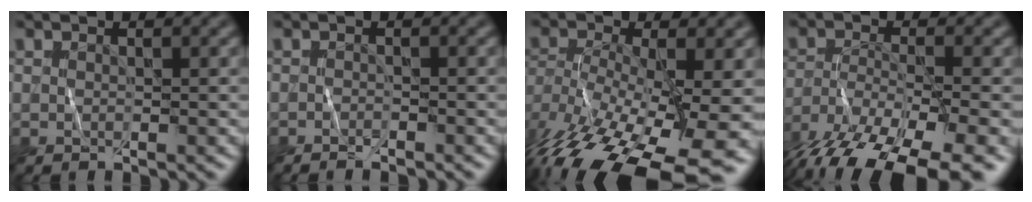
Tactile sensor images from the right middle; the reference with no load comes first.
{"total": 0.9, "force": [-0.9, 0.2, 0.3], "torque": [-0.003, -0.001, -0.016]}
{"total": 17.2, "force": [-10.2, 7.0, 11.9], "torque": [-0.243, -0.037, -0.137]}
{"total": 13.7, "force": [-10.5, 3.9, 7.8], "torque": [-0.155, -0.042, -0.163]}